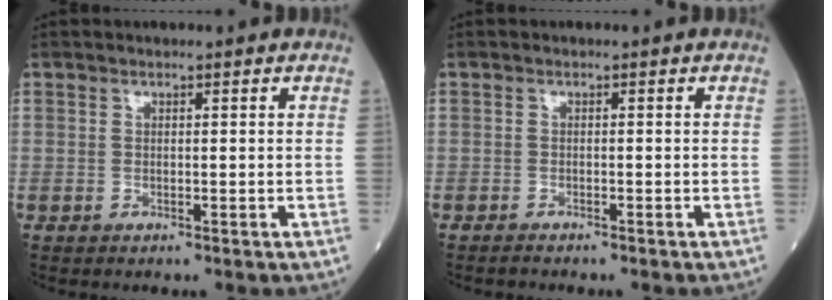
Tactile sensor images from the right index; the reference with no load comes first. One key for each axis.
{"total": 0.8, "fx": -0.8, "fy": 0.0, "fz": 0.1, "tx": -0.010, "ty": -0.002, "tz": -0.015}